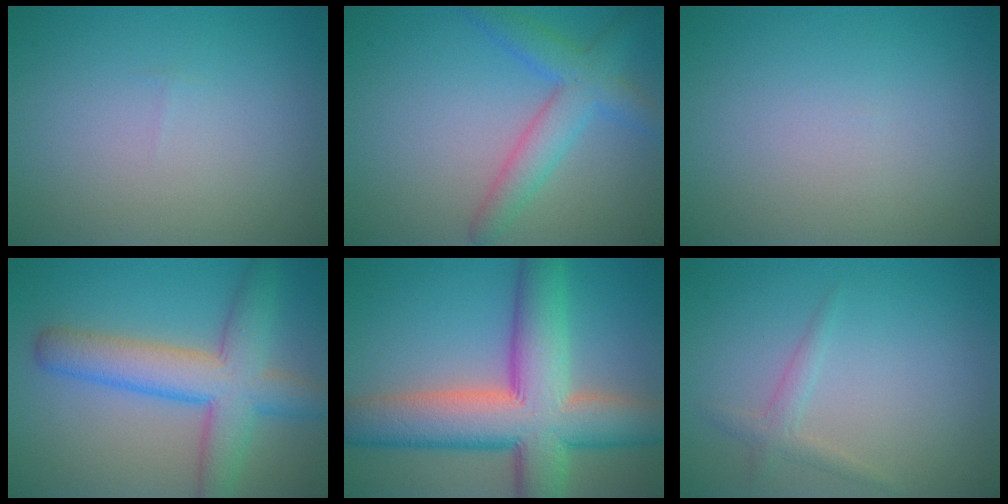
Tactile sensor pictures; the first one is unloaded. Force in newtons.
{"total": 4.2, "press": 4.2, "slide": 0.2}
{"total": 0.0}
{"total": 7.2, "press": 7.2, "slide": 0.2}
{"total": 11.8, "press": 11.8, "slide": 0.7}
{"total": 1.5, "press": 1.5, "slide": 0.1}